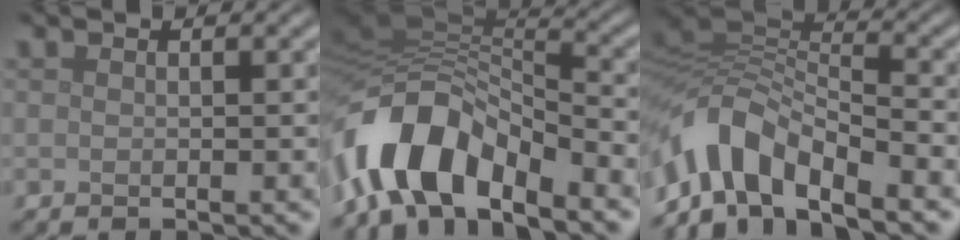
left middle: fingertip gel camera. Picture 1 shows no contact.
{"total": 10.5, "force": [-5.6, 5.3, 7.1], "torque": [-0.129, 0.007, -0.106]}
{"total": 8.0, "force": [-4.8, 3.8, 5.1], "torque": [-0.090, 0.004, -0.099]}